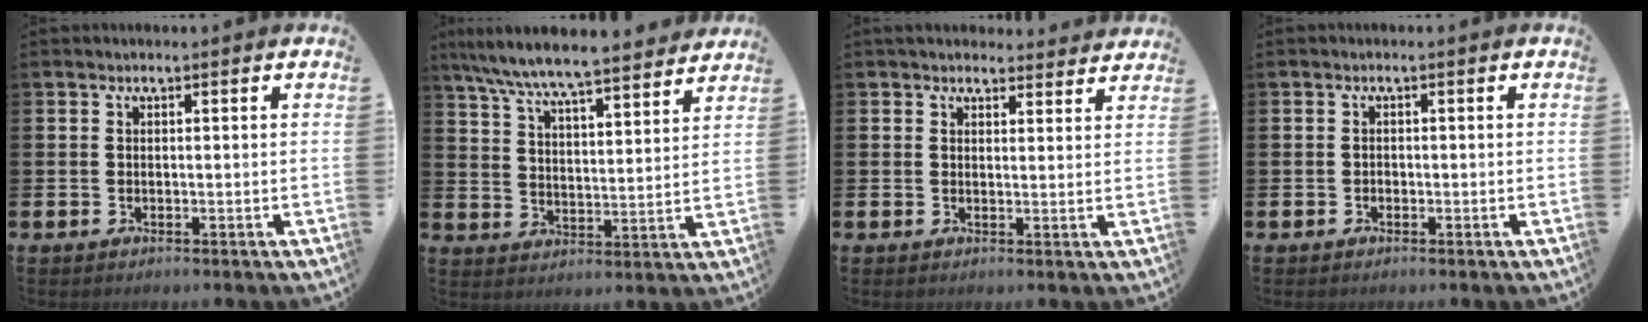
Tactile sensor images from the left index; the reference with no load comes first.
{"total": 7.9, "force": [7.5, 0.3, 2.2], "torque": [-0.072, -0.052, 0.132]}
{"total": 3.0, "force": [2.9, 0.8, 0.1], "torque": [0.005, -0.016, 0.050]}
{"total": 0.6, "force": [-0.4, 0.5, 0.1], "torque": [-0.006, 0.005, -0.008]}